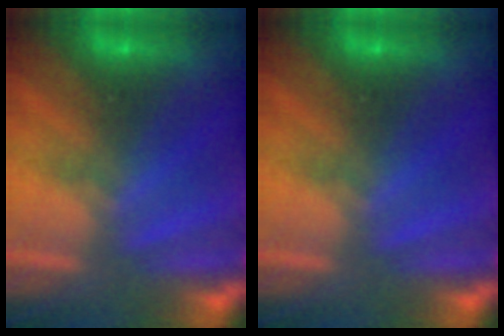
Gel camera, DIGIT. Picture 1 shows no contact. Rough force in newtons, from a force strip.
{"total": 0.0}